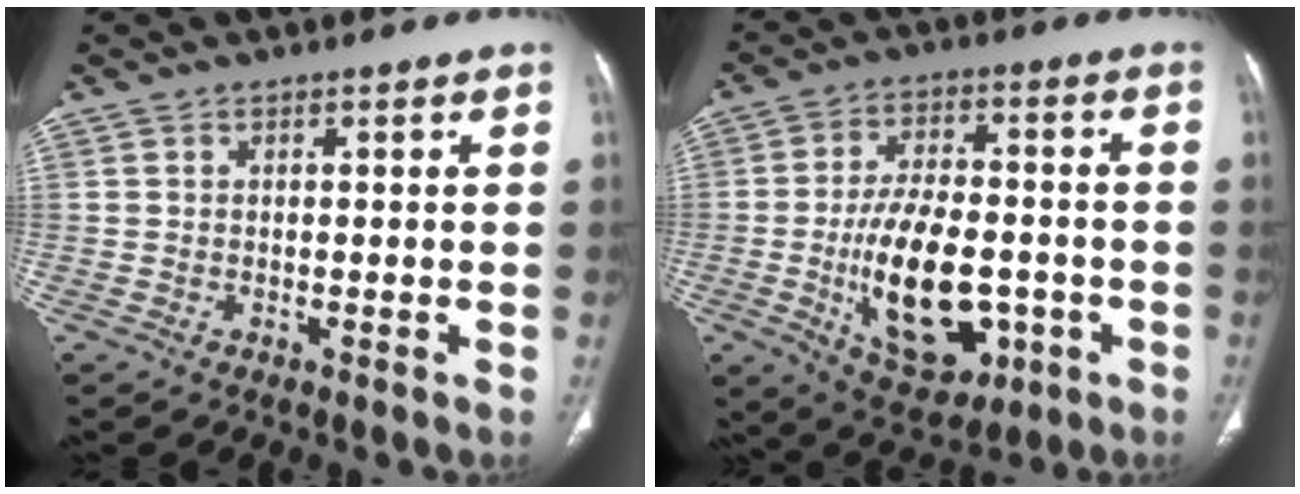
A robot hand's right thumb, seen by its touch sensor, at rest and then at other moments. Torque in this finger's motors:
{"motor_torque": [3.12, 1.84, 1.70, -0.82, 0.19]}